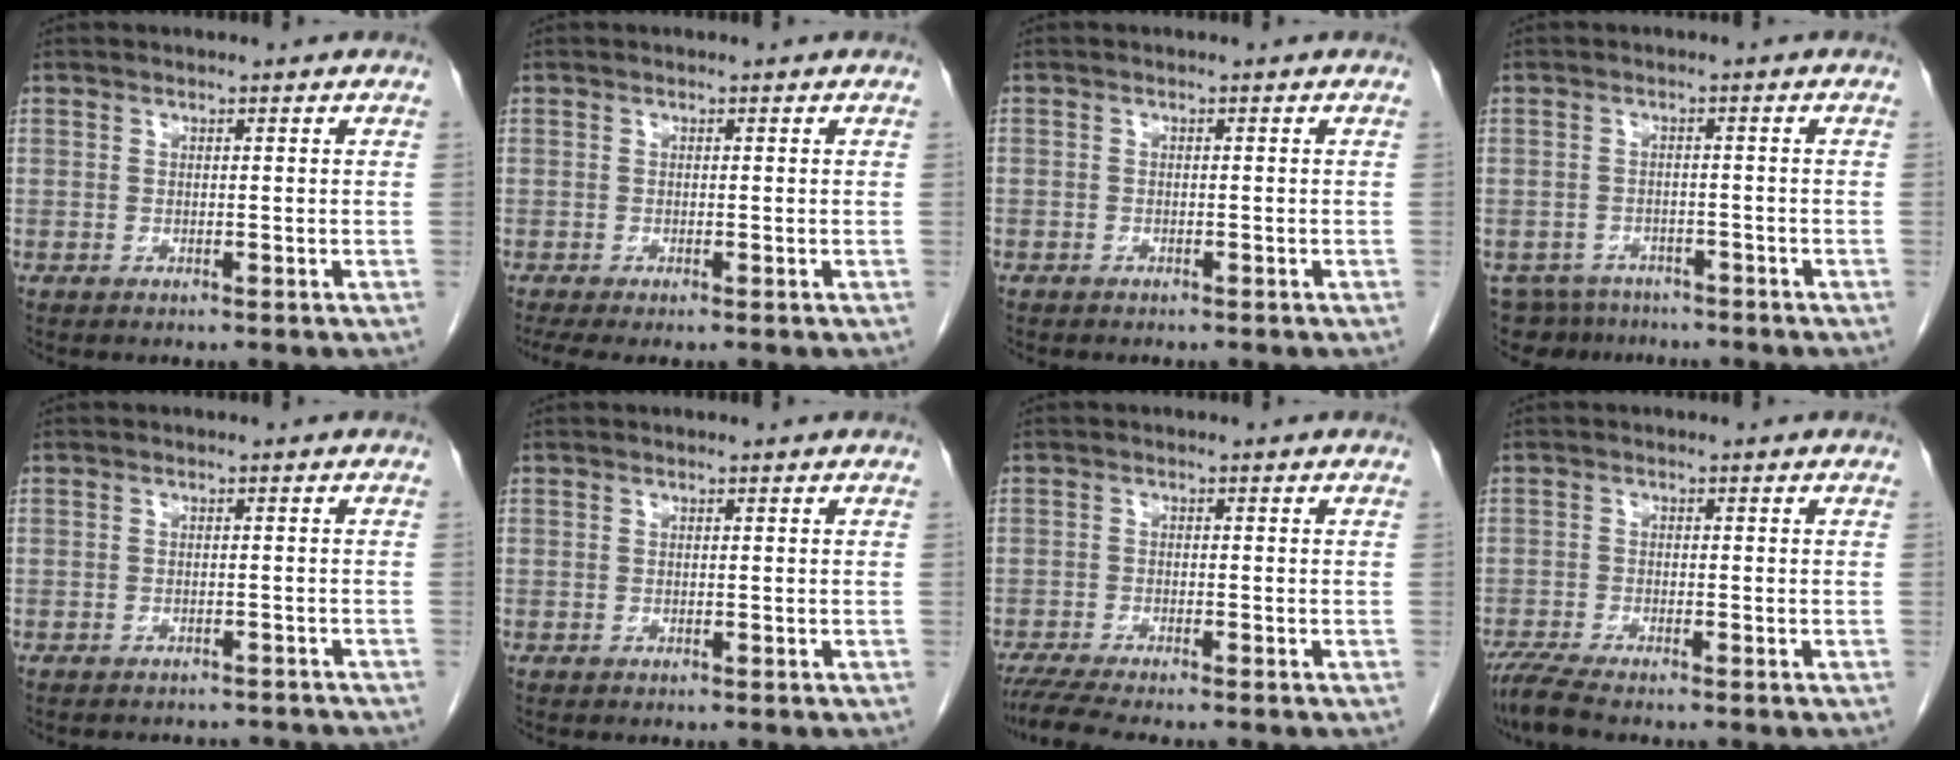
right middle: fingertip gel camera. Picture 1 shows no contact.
{"total": 2.6, "force": [-1.9, 0.3, 1.7], "torque": [-0.033, -0.010, -0.035]}
{"total": 0.6, "force": [-0.4, 0.4, 0.1], "torque": [-0.006, 0.003, -0.009]}
{"total": 6.3, "force": [-5.5, 3.1, 0.1], "torque": [0.000, 0.003, -0.079]}
{"total": 6.8, "force": [-6.4, 2.1, 1.0], "torque": [-0.008, 0.010, -0.066]}
{"total": 0.0}
{"total": 6.2, "force": [-5.3, -0.1, 3.1], "torque": [-0.050, -0.019, -0.090]}
{"total": 3.9, "force": [-3.3, 0.0, 2.1], "torque": [-0.046, -0.013, -0.065]}